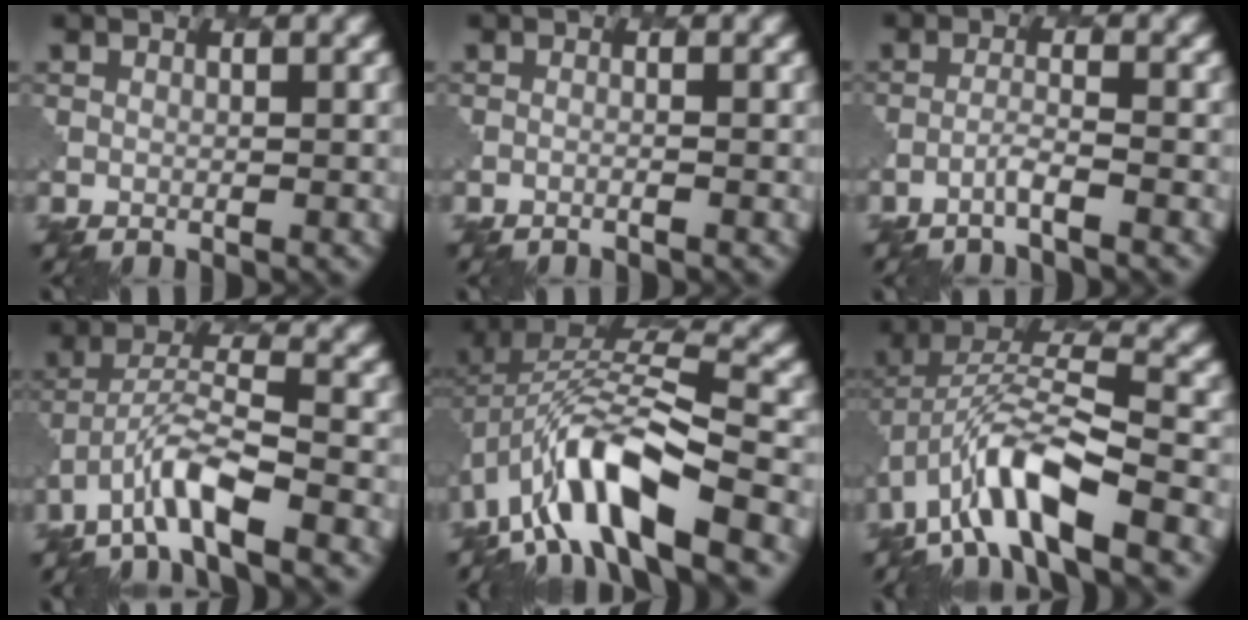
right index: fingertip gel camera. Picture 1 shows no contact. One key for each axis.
{"total": 0.6, "fx": -0.5, "fy": 0.1, "fz": 0.4, "tx": 0.001, "ty": -0.001, "tz": -0.016}
{"total": 1.6, "fx": -1.1, "fy": 0.0, "fz": 1.2, "tx": -0.018, "ty": 0.006, "tz": -0.032}
{"total": 5.5, "fx": -3.4, "fy": 1.3, "fz": 4.1, "tx": -0.080, "ty": 0.004, "tz": -0.066}
{"total": 10.8, "fx": -4.7, "fy": 4.1, "fz": 8.9, "tx": -0.150, "ty": 0.018, "tz": -0.086}
{"total": 9.6, "fx": -4.9, "fy": 3.1, "fz": 7.6, "tx": -0.139, "ty": 0.015, "tz": -0.092}